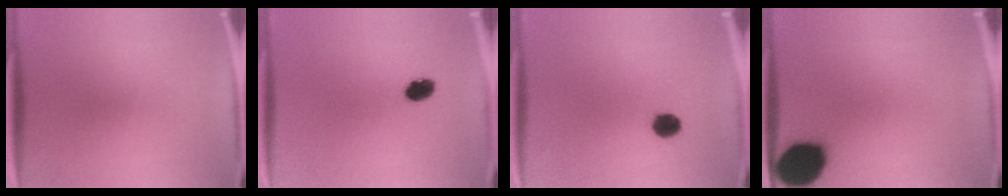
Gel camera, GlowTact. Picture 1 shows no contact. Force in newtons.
{"total": 4.0}
{"total": 3.8}
{"total": 17.8}